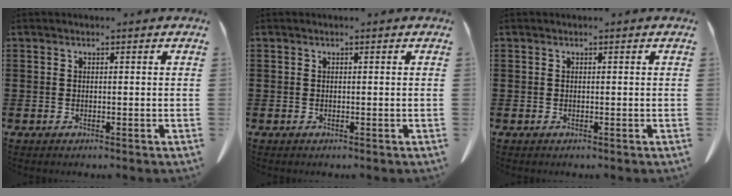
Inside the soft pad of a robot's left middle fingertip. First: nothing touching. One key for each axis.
{"total": 0.0}
{"total": 0.0}